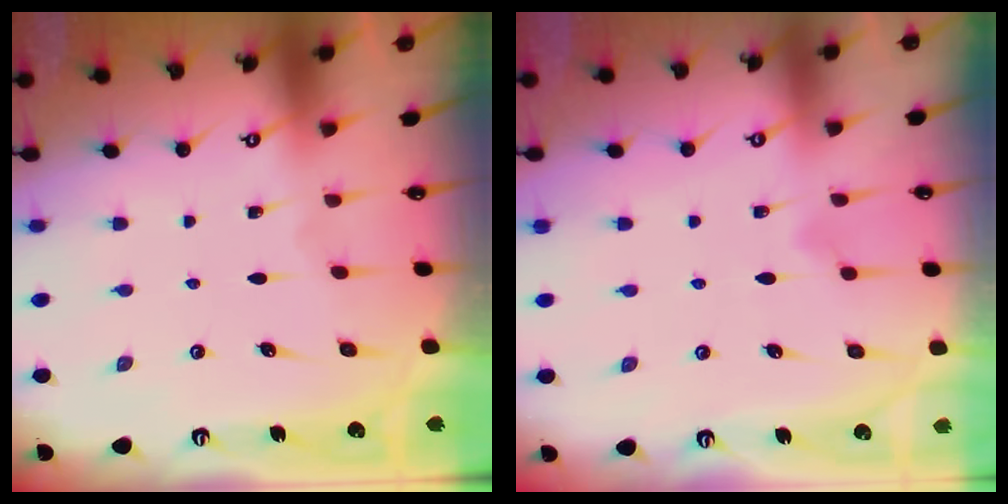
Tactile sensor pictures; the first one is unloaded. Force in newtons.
{"total": 6.4, "press": 6.4, "slide": 0.5}